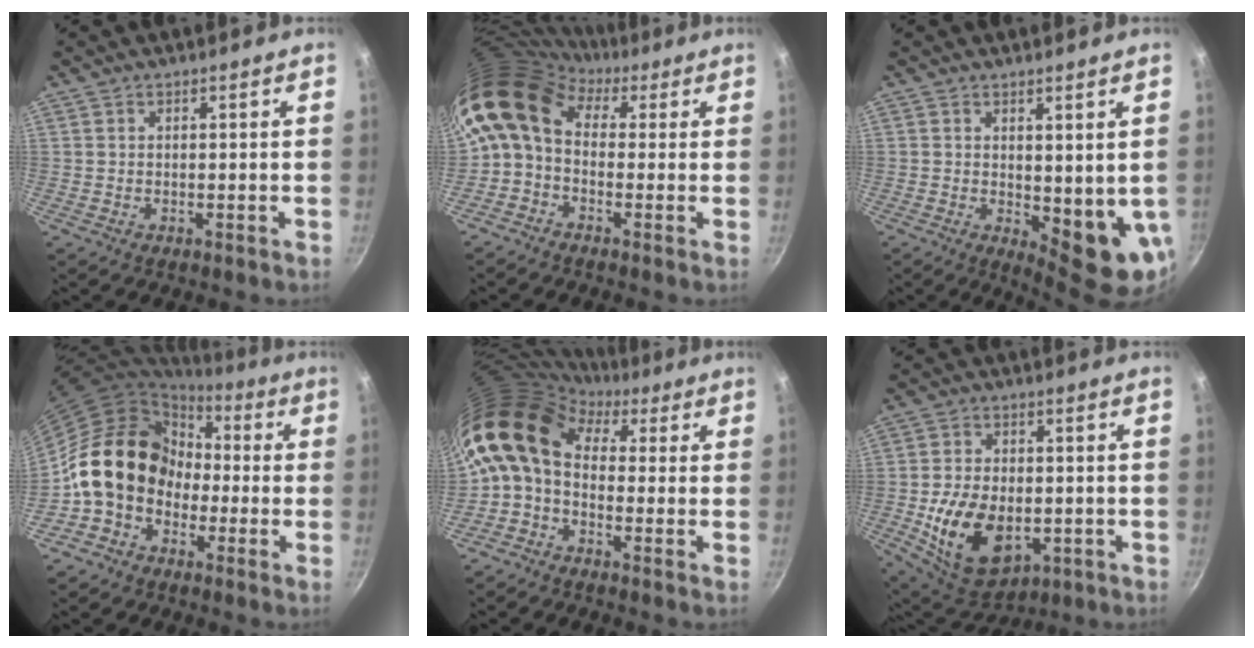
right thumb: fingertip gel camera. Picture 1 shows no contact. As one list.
[{"total": 13.0, "force": [1.8, 9.5, 8.7], "torque": [-0.169, 0.033, 0.005]}, {"total": 8.6, "force": [0.6, 3.5, 7.8], "torque": [-0.085, -0.021, 0.018]}, {"total": 15.5, "force": [-1.5, 12.6, 8.9], "torque": [-0.108, 0.050, -0.037]}, {"total": 13.8, "force": [1.5, 9.5, 9.9], "torque": [-0.187, 0.027, 0.000]}, {"total": 15.9, "force": [-3.2, 10.4, 11.5], "torque": [-0.182, 0.002, -0.037]}]